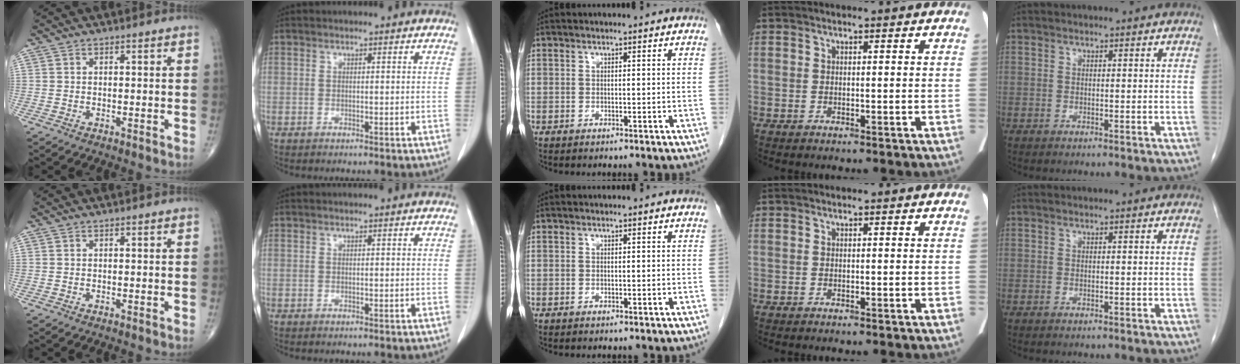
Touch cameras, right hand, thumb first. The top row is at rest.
{}